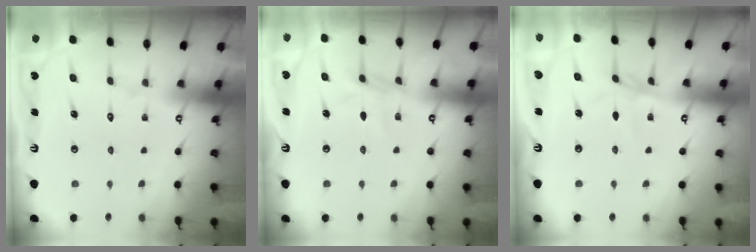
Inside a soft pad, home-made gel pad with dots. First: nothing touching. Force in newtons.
{"total": 6.1, "press": 6.1, "slide": 0.6}
{"total": 1.7, "press": 1.7, "slide": 0.2}